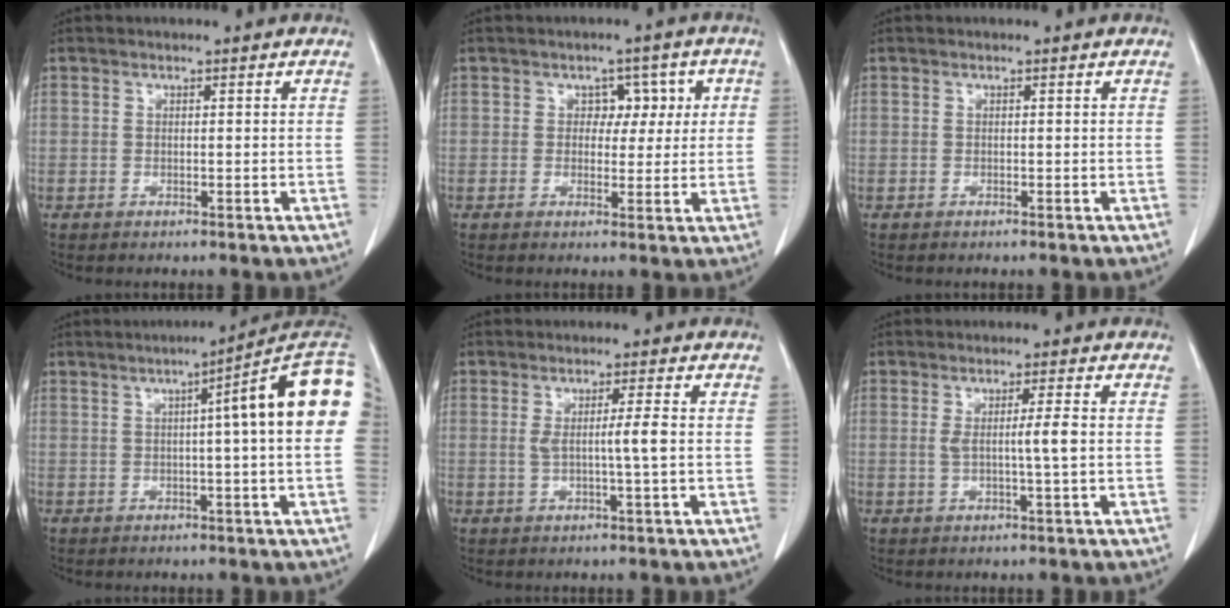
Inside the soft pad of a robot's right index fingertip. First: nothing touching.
{"total": 4.5, "force": [0.9, 3.3, 2.9], "torque": [-0.023, 0.019, 0.013]}
{"total": 0.0}
{"total": 12.7, "force": [2.6, 0.1, 12.5], "torque": [-0.156, 0.032, 0.021]}
{"total": 3.6, "force": [0.0, -0.6, 3.5], "torque": [-0.065, -0.005, 0.001]}
{"total": 3.5, "force": [0.1, -0.5, 3.5], "torque": [-0.064, -0.005, 0.002]}